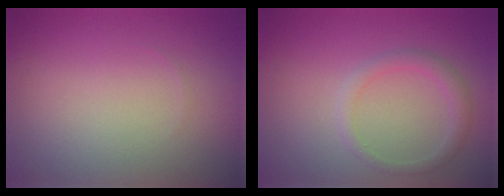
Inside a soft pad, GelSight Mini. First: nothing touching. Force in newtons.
{"total": 1.8, "press": 1.8, "slide": 0.2}